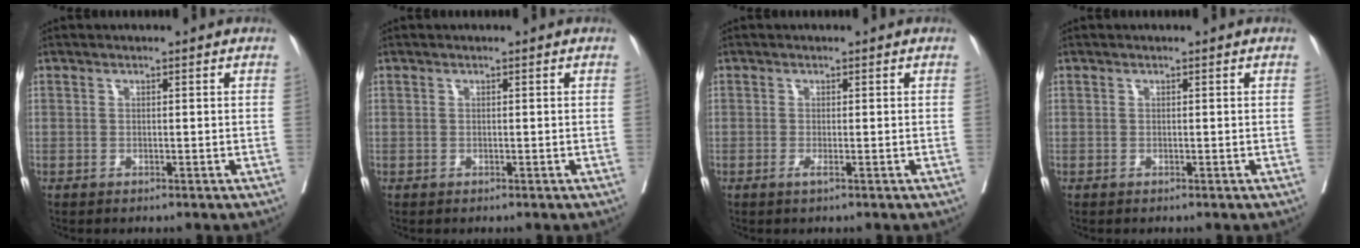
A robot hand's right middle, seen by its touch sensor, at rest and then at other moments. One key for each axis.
{"total": 0.0}
{"total": 0.8, "fx": -0.3, "fy": -0.3, "fz": 0.7, "tx": -0.015, "ty": -0.003, "tz": -0.006}
{"total": 0.0}